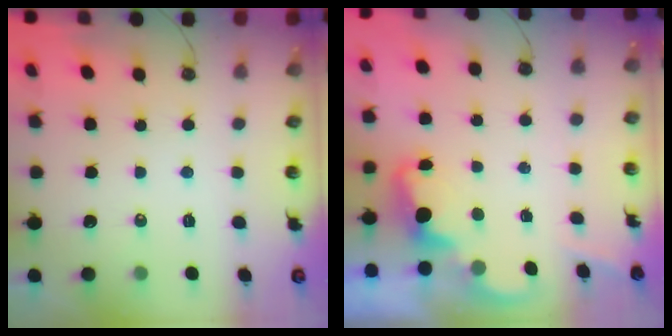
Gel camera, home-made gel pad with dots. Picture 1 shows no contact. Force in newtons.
{"total": 2.4, "press": 2.3, "slide": 0.5}